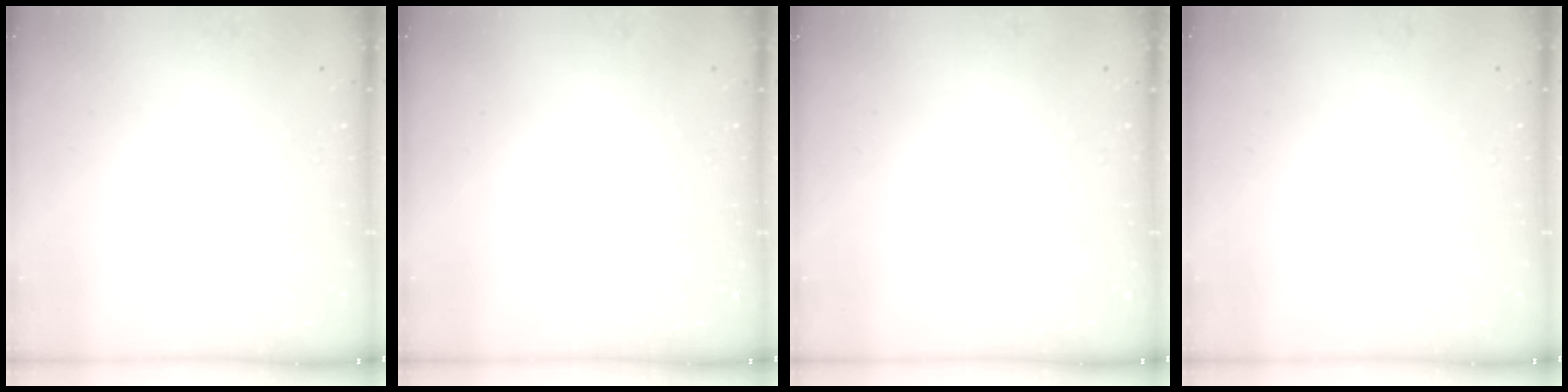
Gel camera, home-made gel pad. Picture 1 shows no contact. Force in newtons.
{"total": 0.0}
{"total": 0.0}
{"total": 0.0}